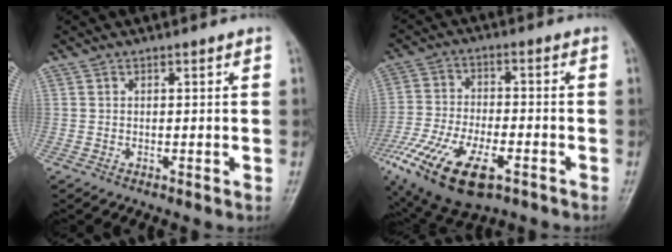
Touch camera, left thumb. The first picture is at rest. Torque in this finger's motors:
{"motor_torque": [-0.17, 2.09, 1.59, 1.17, 0.37]}